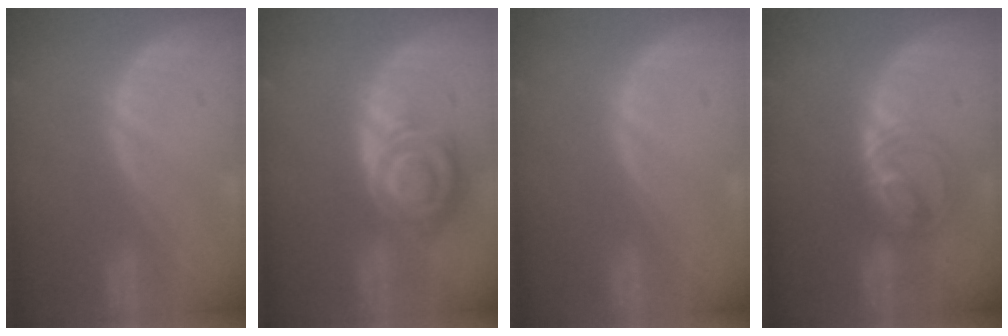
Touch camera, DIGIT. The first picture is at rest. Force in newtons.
{"total": 8.6, "press": 7.5, "slide": 4.3}
{"total": 0.0}
{"total": 5.4, "press": 5.4, "slide": 0.5}